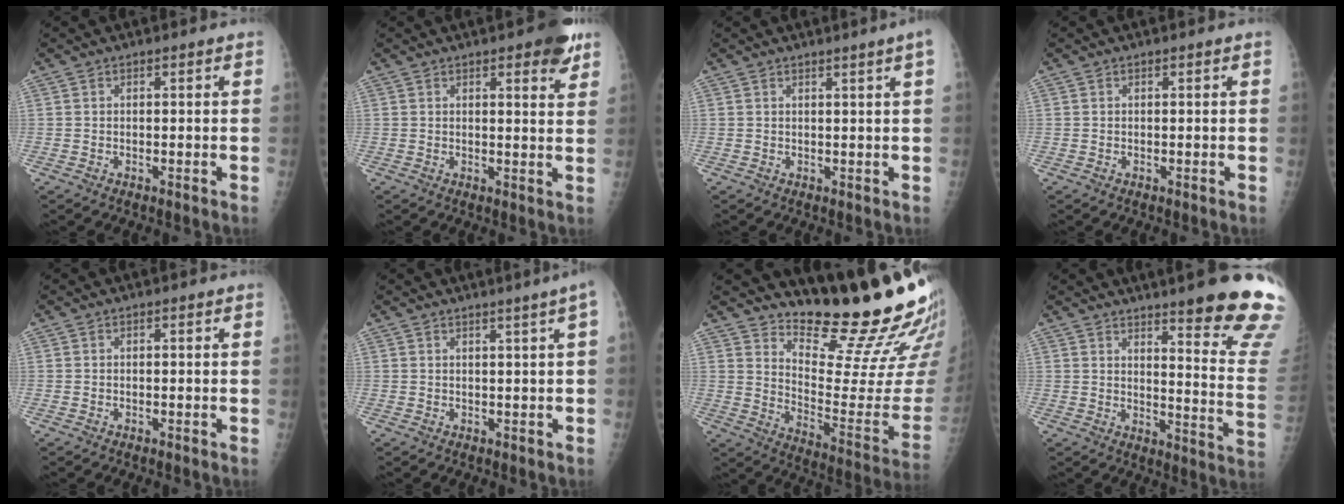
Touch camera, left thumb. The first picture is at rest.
{"total": 6.2, "force": [3.9, 1.8, 4.6], "torque": [-0.044, -0.017, 0.043]}
{"total": 2.5, "force": [1.6, -0.9, 1.7], "torque": [-0.022, -0.010, 0.027]}
{"total": 0.0}
{"total": 0.0}
{"total": 2.7, "force": [1.4, -0.7, 2.2], "torque": [-0.031, -0.005, 0.022]}
{"total": 20.0, "force": [17.8, 2.2, 8.9], "torque": [-0.097, -0.178, 0.256]}
{"total": 19.6, "force": [14.8, 1.7, 12.8], "torque": [-0.138, -0.114, 0.186]}